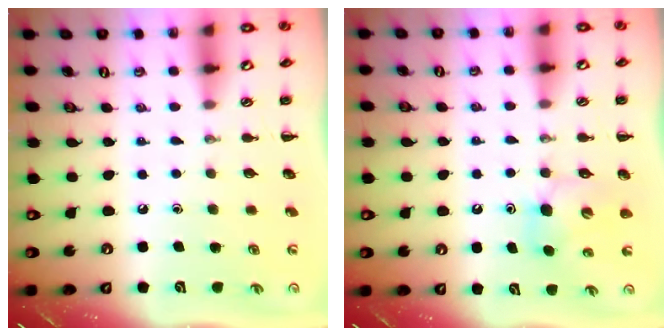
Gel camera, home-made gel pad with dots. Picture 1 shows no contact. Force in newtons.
{"total": 5.6, "press": 5.6, "slide": 0.7}